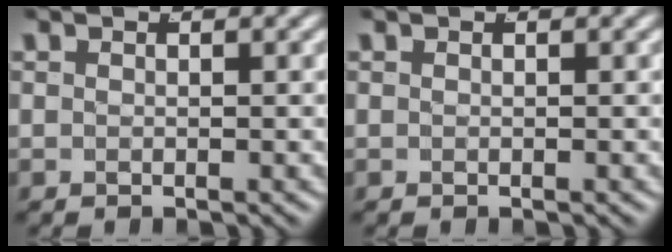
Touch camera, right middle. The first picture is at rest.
{"total": 0.0}